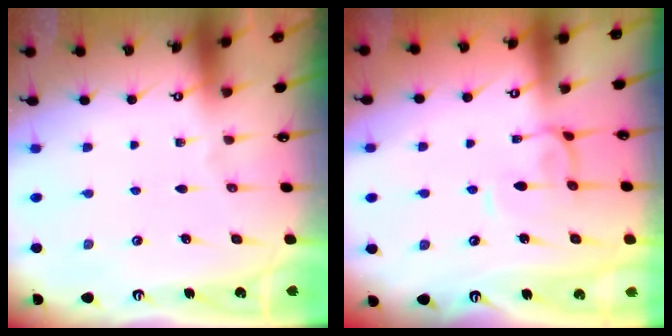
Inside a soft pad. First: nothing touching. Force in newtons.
{"total": 1.4, "press": 1.3, "slide": 0.4}